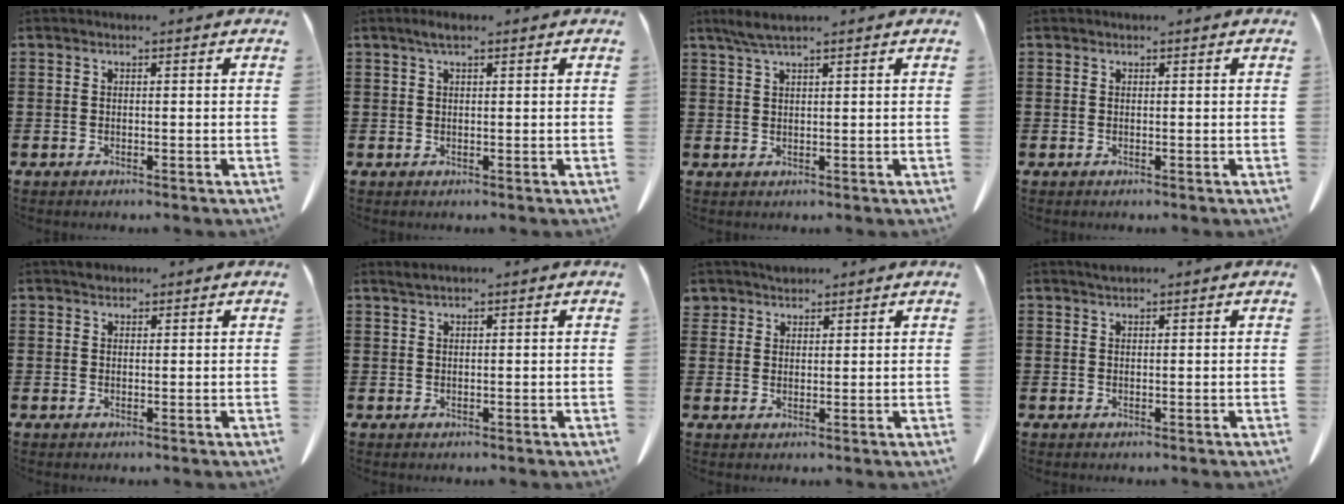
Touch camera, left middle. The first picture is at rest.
{"total": 1.6, "force": [0.8, 0.4, 1.4], "torque": [-0.027, 0.004, 0.013]}
{"total": 2.6, "force": [1.9, 0.2, 1.7], "torque": [-0.037, 0.001, 0.034]}
{"total": 0.0}
{"total": 1.1, "force": [0.9, 0.6, 0.1], "torque": [-0.004, 0.002, 0.018]}
{"total": 0.9, "force": [0.7, 0.0, 0.4], "torque": [-0.010, 0.000, 0.015]}
{"total": 2.5, "force": [2.2, 1.1, -0.2], "torque": [-0.004, 0.003, 0.044]}
{"total": 0.7, "force": [0.6, 0.1, 0.3], "torque": [-0.007, -0.001, 0.012]}